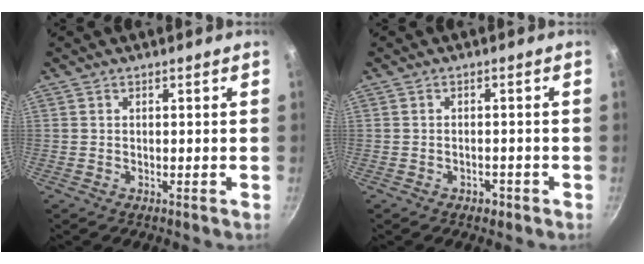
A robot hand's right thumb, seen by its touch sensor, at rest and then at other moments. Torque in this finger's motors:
{"motor_torque": [-0.28, 0.42, -0.15, 0.01, 0.04]}